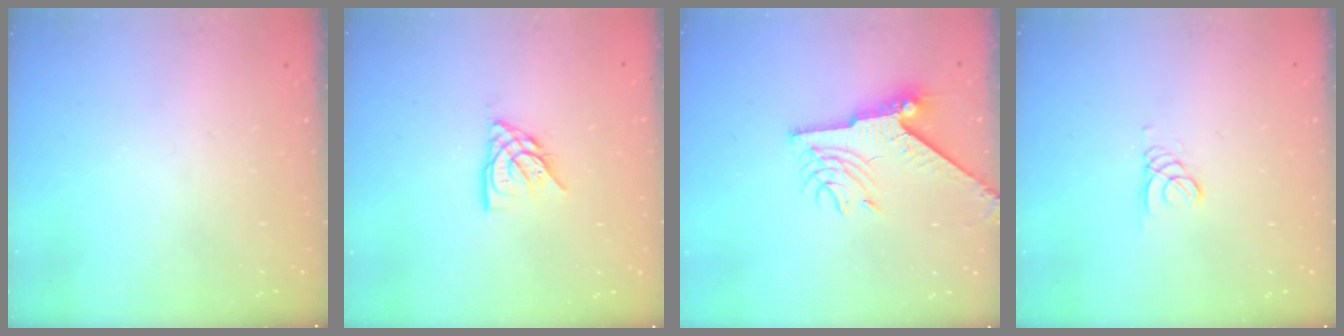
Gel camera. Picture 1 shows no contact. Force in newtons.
{"total": 8.2, "press": 8.1, "slide": 0.6}
{"total": 9.1, "press": 9.1, "slide": 0.6}
{"total": 1.5, "press": 1.5, "slide": 0.1}